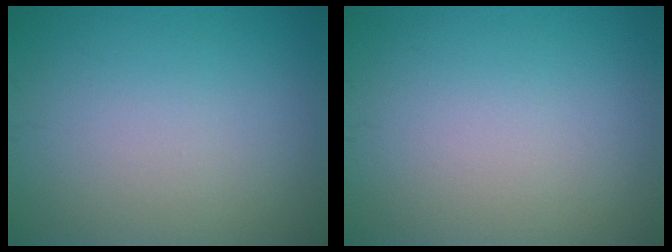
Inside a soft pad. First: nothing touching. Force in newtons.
{"total": 0.0}